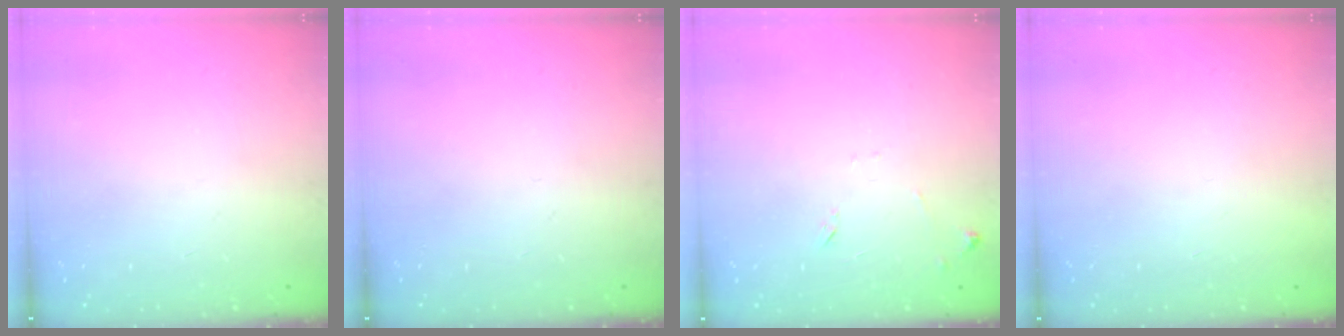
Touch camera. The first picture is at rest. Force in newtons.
{"total": 0.0}
{"total": 6.7, "press": 6.7, "slide": 0.6}
{"total": 1.5, "press": 1.5, "slide": 0.1}